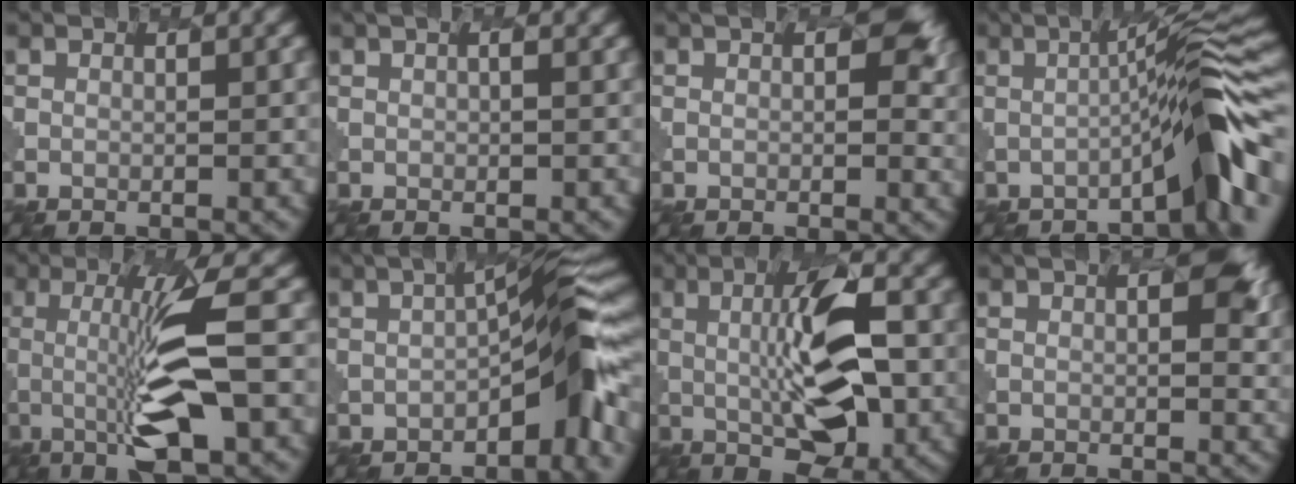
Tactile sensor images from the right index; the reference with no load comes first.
{"total": 2.1, "force": [0.5, 1.2, 1.6], "torque": [-0.008, 0.006, -0.009]}
{"total": 1.6, "force": [1.1, 1.1, 0.4], "torque": [-0.003, 0.017, -0.007]}
{"total": 5.3, "force": [-1.6, -0.4, 5.0], "torque": [-0.085, 0.022, -0.054]}
{"total": 5.8, "force": [-0.5, 0.4, 5.7], "torque": [-0.127, 0.012, -0.037]}
{"total": 6.6, "force": [-1.4, 1.5, 6.3], "torque": [-0.093, 0.022, -0.054]}
{"total": 5.6, "force": [0.7, 1.6, 5.3], "torque": [-0.121, 0.009, -0.014]}
{"total": 1.6, "force": [1.5, 0.3, 0.5], "torque": [-0.005, 0.021, -0.003]}